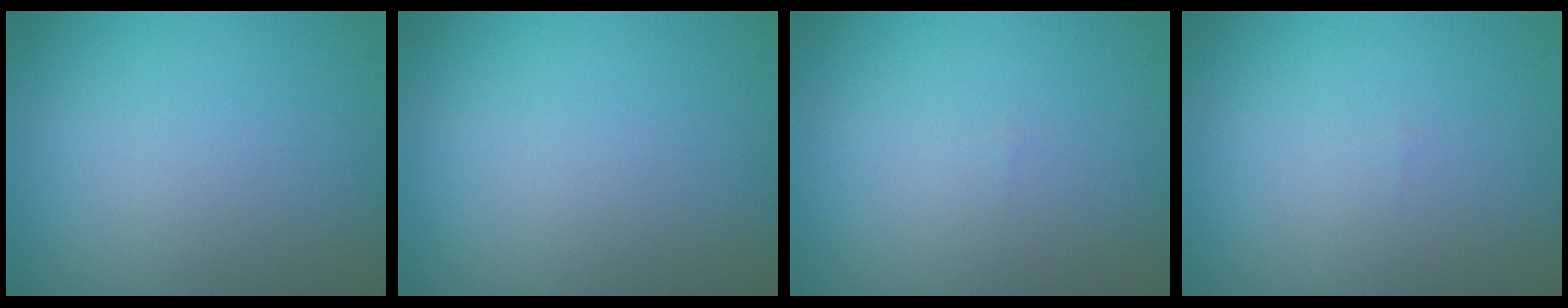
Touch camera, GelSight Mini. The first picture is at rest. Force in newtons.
{"total": 0.0}
{"total": 0.0}
{"total": 0.0}